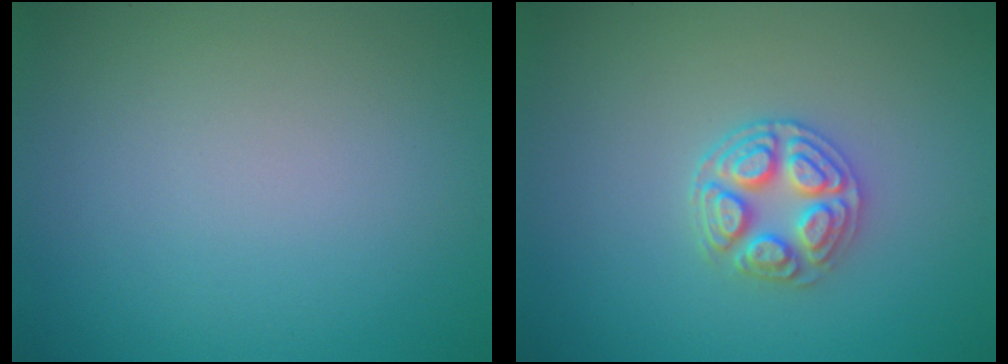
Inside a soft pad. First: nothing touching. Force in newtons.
{"total": 3.5, "press": 3.3, "slide": 1.3}